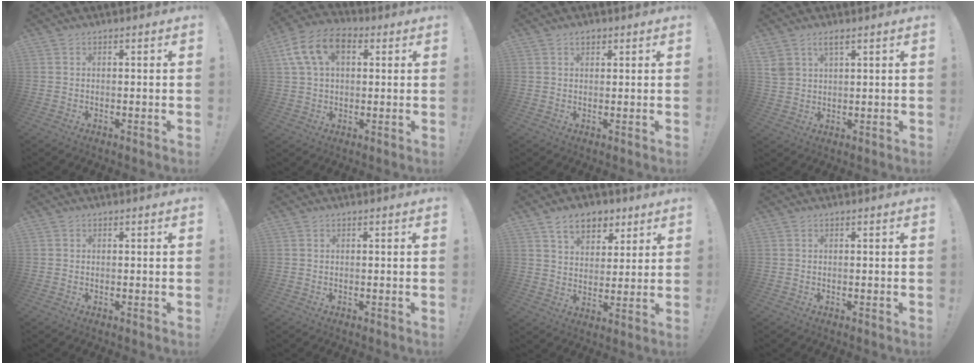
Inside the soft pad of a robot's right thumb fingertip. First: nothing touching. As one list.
[{"total": 13.5, "force": [4.5, 8.6, 9.4], "torque": [-0.179, 0.001, 0.087]}, {"total": 1.9, "force": [1.2, 1.1, 1.0], "torque": [-0.007, -0.005, 0.019]}, {"total": 4.5, "force": [2.7, 2.5, 2.6], "torque": [-0.050, -0.007, 0.051]}, {"total": 0.0}, {"total": 0.0}, {"total": 10.3, "force": [6.3, 6.7, 4.6], "torque": [-0.063, -0.030, 0.117]}, {"total": 0.0}]